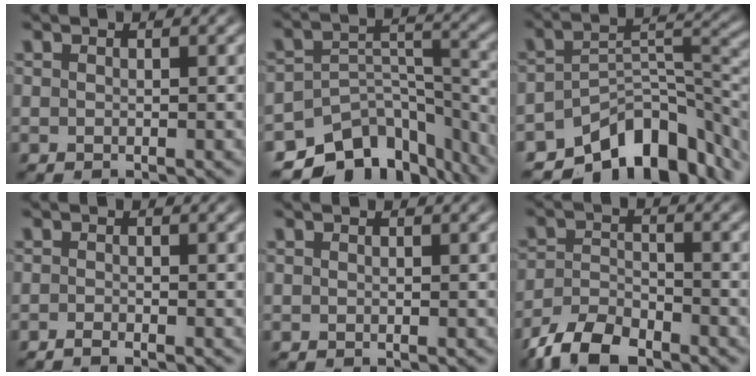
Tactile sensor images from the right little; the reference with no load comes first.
{"total": 13.5, "force": [-8.5, 8.4, 6.4], "torque": [-0.101, -0.049, -0.120]}
{"total": 13.1, "force": [-7.3, 7.1, 8.2], "torque": [-0.110, -0.028, -0.100]}
{"total": 1.2, "force": [-1.1, -0.4, 0.2], "torque": [-0.009, -0.005, -0.019]}
{"total": 0.0}
{"total": 6.0, "force": [-4.7, 2.7, 2.5], "torque": [-0.037, -0.013, -0.076]}